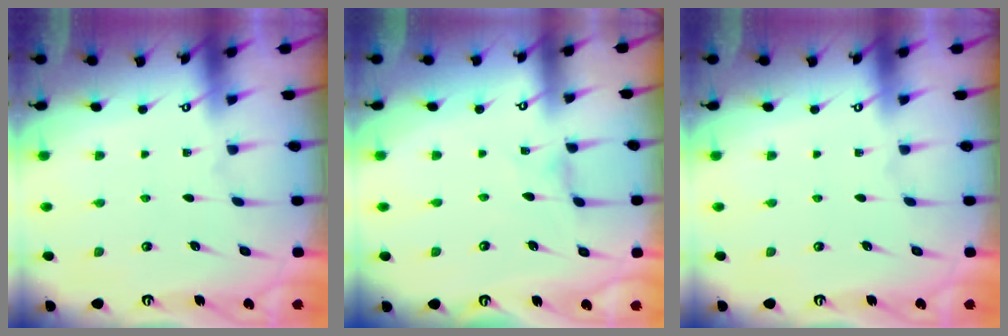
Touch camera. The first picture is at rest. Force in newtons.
{"total": 0.0}
{"total": 0.0}